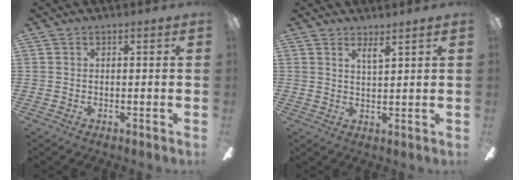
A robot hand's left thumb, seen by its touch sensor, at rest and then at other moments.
{"total": 3.1, "force": [2.5, 0.3, 1.7], "torque": [-0.031, -0.008, 0.043]}